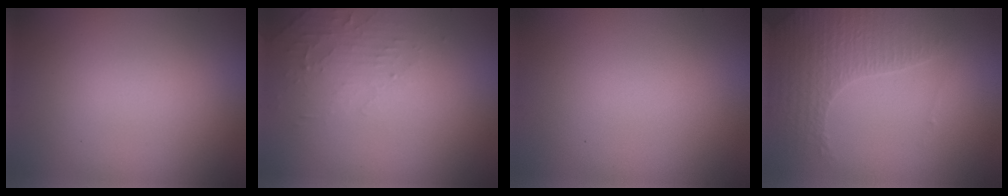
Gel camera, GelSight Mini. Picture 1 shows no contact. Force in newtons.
{"total": 2.4, "press": 2.3, "slide": 0.5}
{"total": 0.0}
{"total": 4.2, "press": 3.4, "slide": 2.5}